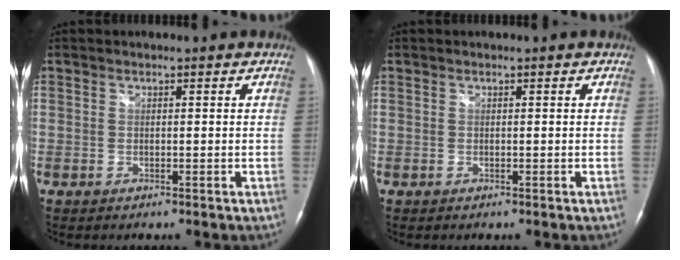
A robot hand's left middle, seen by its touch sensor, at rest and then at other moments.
{"total": 0.0}